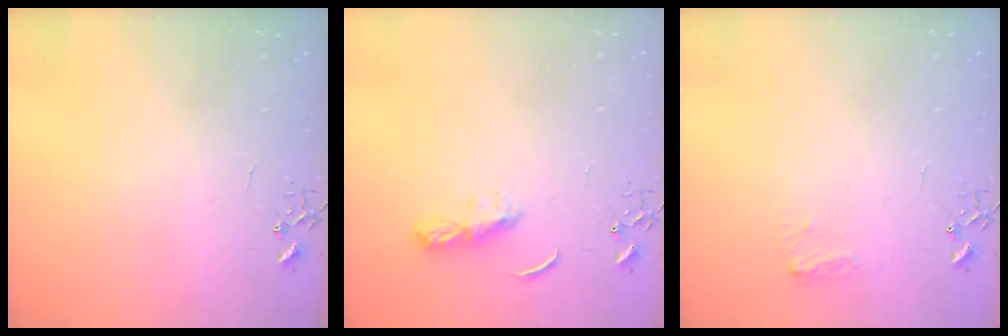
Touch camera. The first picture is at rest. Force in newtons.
{"total": 6.5, "press": 6.4, "slide": 0.6}
{"total": 6.6, "press": 6.6, "slide": 0.2}